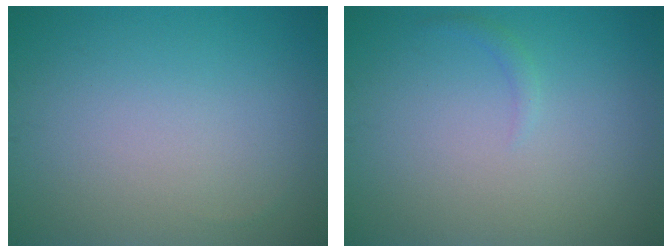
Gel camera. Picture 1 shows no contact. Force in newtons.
{"total": 0.7, "press": 0.7, "slide": 0.1}